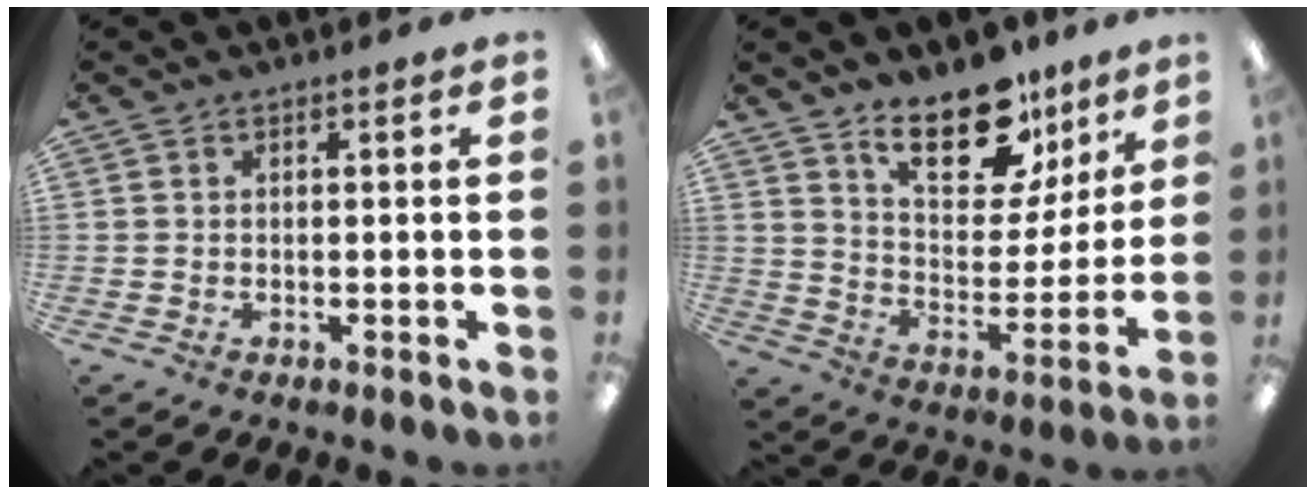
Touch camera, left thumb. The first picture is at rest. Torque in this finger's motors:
{"motor_torque": [0.30, 0.37, -0.33, -0.08, 0.09]}